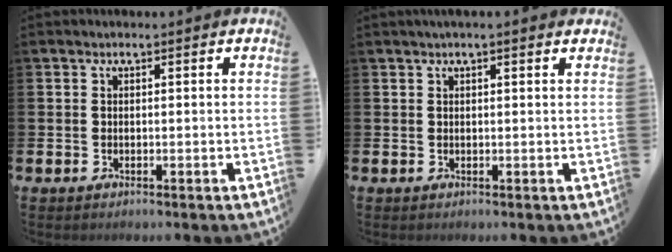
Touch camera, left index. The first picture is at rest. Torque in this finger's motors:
{"motor_torque": [0.33, -0.41, 0.87, 0.19]}